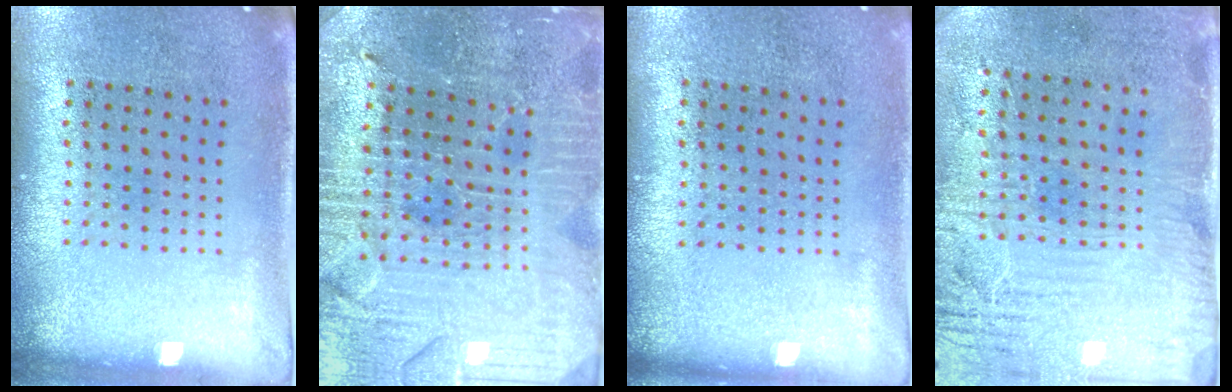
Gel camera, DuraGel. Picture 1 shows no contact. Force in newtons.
{"total": 3.5, "press": 3.5, "slide": 0.7}
{"total": 0.0}
{"total": 3.1, "press": 2.6, "slide": 1.8}